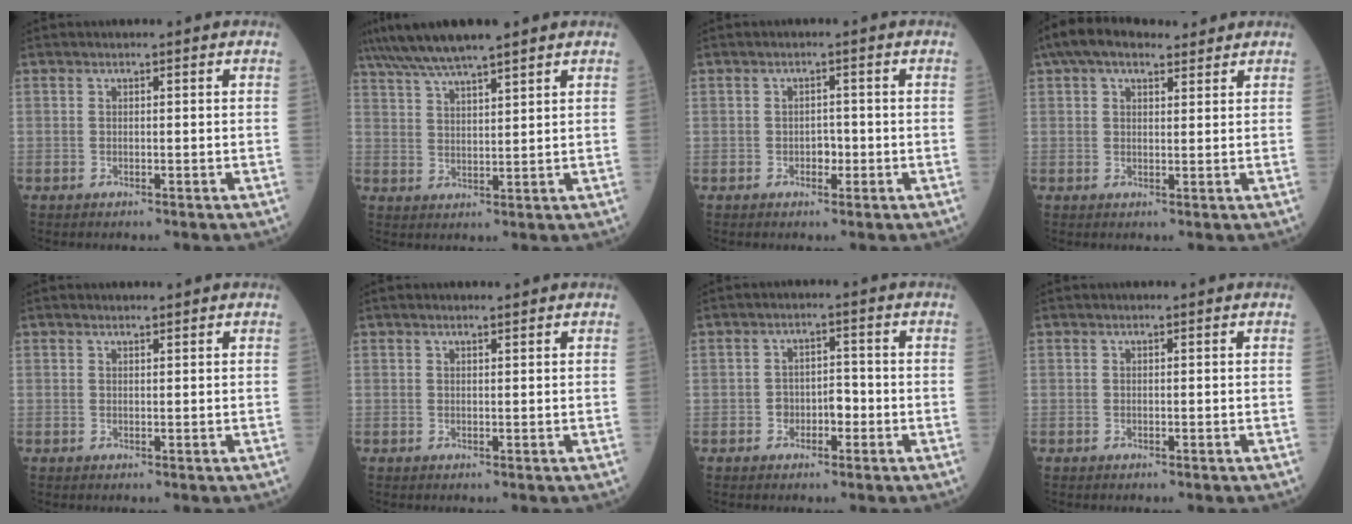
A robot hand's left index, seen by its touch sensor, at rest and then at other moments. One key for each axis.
{"total": 9.1, "fx": 7.5, "fy": 0.4, "fz": 5.2, "tx": -0.096, "ty": 0.030, "tz": 0.134}
{"total": 1.7, "fx": -0.6, "fy": 1.1, "fz": 1.2, "tx": -0.013, "ty": 0.005, "tz": -0.009}
{"total": 7.8, "fx": 5.7, "fy": 3.2, "fz": 4.2, "tx": -0.080, "ty": 0.045, "tz": 0.099}
{"total": 0.8, "fx": 0.7, "fy": 0.1, "fz": 0.2, "tx": -0.008, "ty": 0.003, "tz": 0.013}
{"total": 1.0, "fx": 0.8, "fy": 0.1, "fz": 0.5, "tx": -0.011, "ty": 0.006, "tz": 0.014}
{"total": 3.1, "fx": -1.1, "fy": 1.9, "fz": 2.2, "tx": -0.031, "ty": 0.014, "tz": -0.020}
{"total": 0.0}